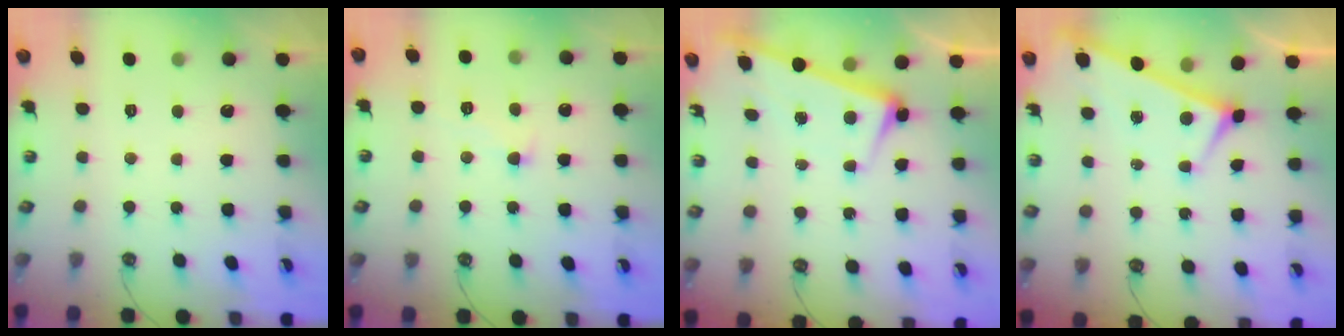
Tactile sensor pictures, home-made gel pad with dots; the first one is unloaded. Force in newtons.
{"total": 0.9, "press": 0.7, "slide": 0.6}
{"total": 2.4, "press": 2.3, "slide": 0.7}
{"total": 2.5, "press": 2.5, "slide": 0.6}